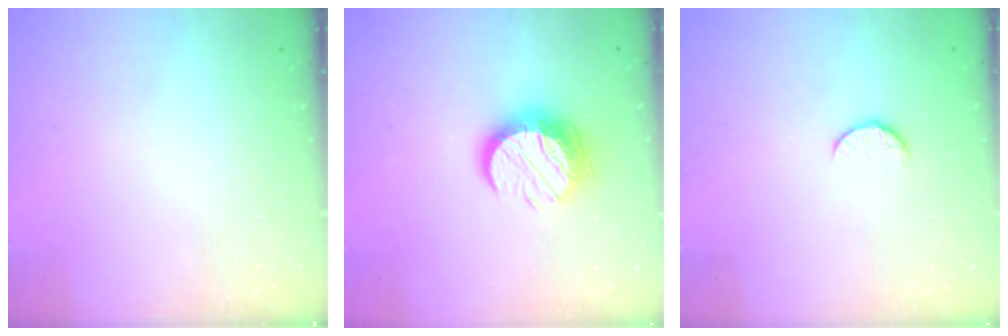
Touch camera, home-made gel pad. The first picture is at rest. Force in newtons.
{"total": 12.4, "press": 12.4, "slide": 0.8}
{"total": 5.6, "press": 5.6, "slide": 0.6}